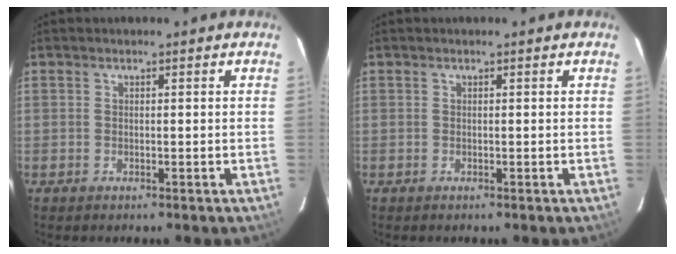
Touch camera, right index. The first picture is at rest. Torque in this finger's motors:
{"motor_torque": [0.00, 0.00, 0.02, 0.00]}